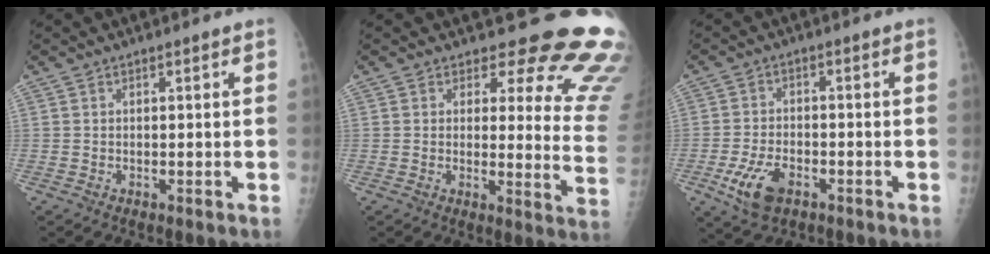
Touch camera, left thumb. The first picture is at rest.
{"total": 16.8, "force": [14.6, 5.9, 5.8], "torque": [-0.015, -0.134, 0.136]}
{"total": 7.6, "force": [-3.6, 4.3, 5.2], "torque": [-0.103, 0.009, -0.060]}